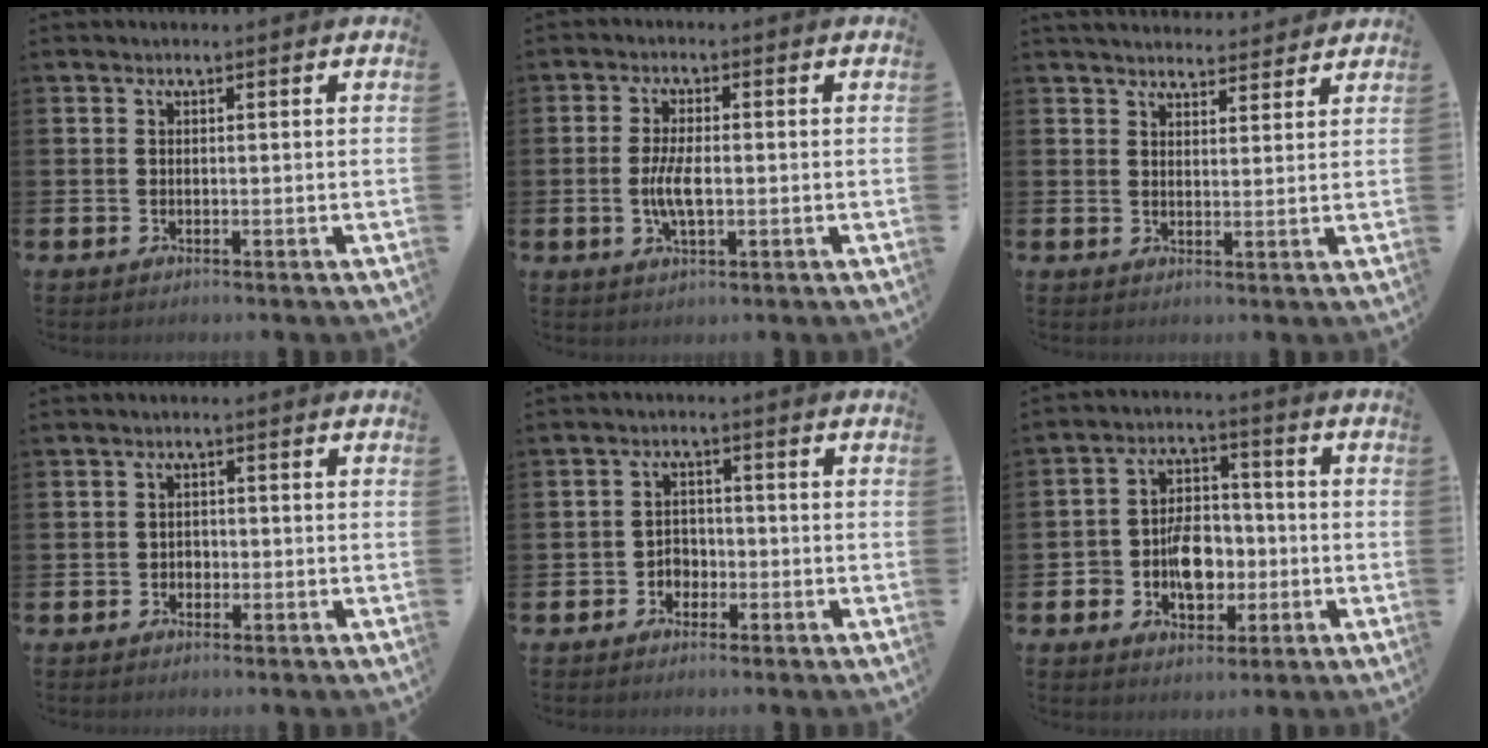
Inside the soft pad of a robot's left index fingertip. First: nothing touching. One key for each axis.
{"total": 4.5, "fx": -0.5, "fy": 1.7, "fz": 4.2, "tx": -0.079, "ty": 0.000, "tz": -0.013}
{"total": 3.9, "fx": 3.8, "fy": 0.7, "fz": 0.0, "tx": -0.007, "ty": -0.020, "tz": 0.070}
{"total": 1.3, "fx": -0.5, "fy": 1.2, "fz": 0.4, "tx": -0.007, "ty": 0.004, "tz": -0.013}
{"total": 2.5, "fx": -1.5, "fy": 2.0, "fz": 0.6, "tx": -0.023, "ty": 0.010, "tz": -0.033}
{"total": 7.3, "fx": -1.7, "fy": 5.5, "fz": 4.5, "tx": -0.066, "ty": 0.013, "tz": -0.034}